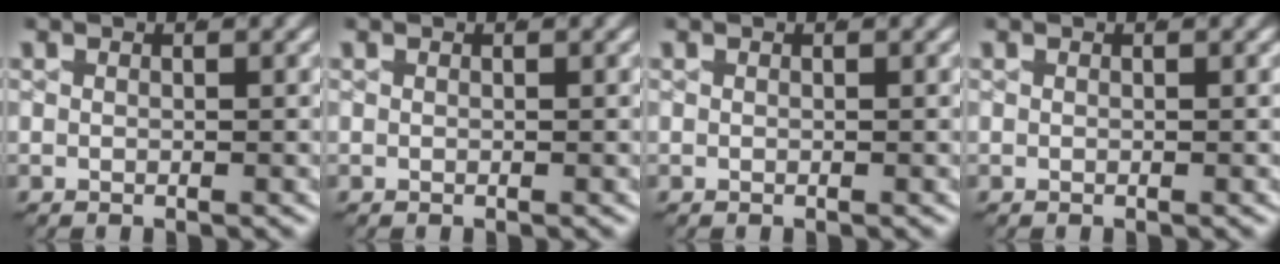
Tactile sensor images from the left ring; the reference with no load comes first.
{"total": 0.0}
{"total": 0.0}
{"total": 0.0}